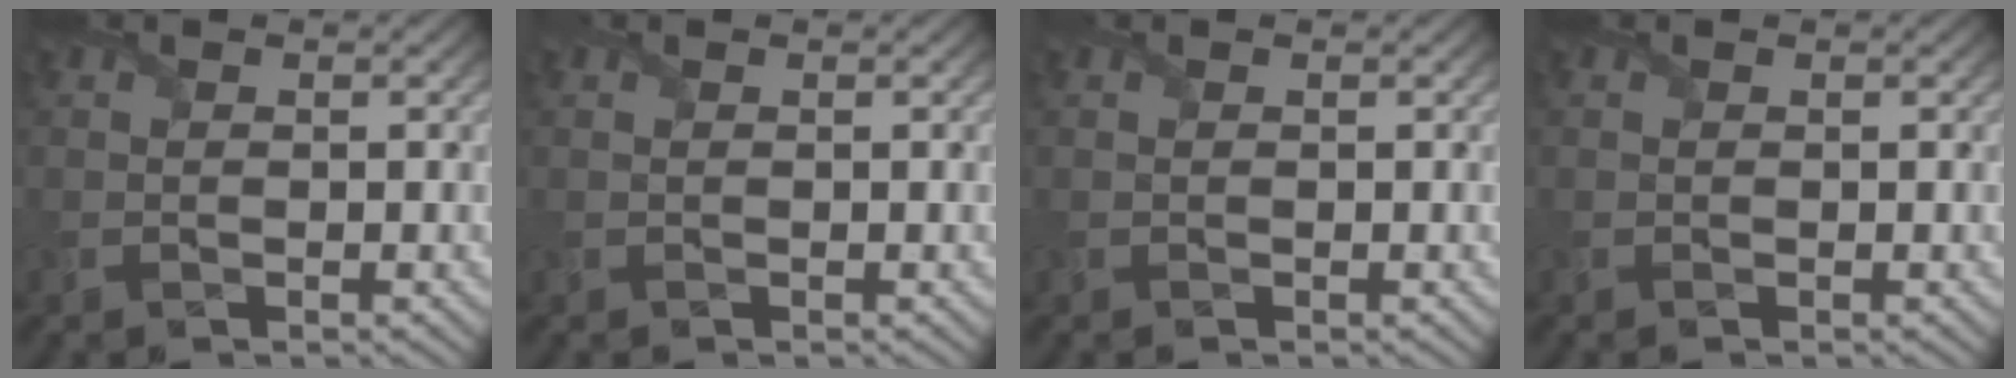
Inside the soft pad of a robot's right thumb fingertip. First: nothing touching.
{"total": 0.0}
{"total": 0.0}
{"total": 0.0}